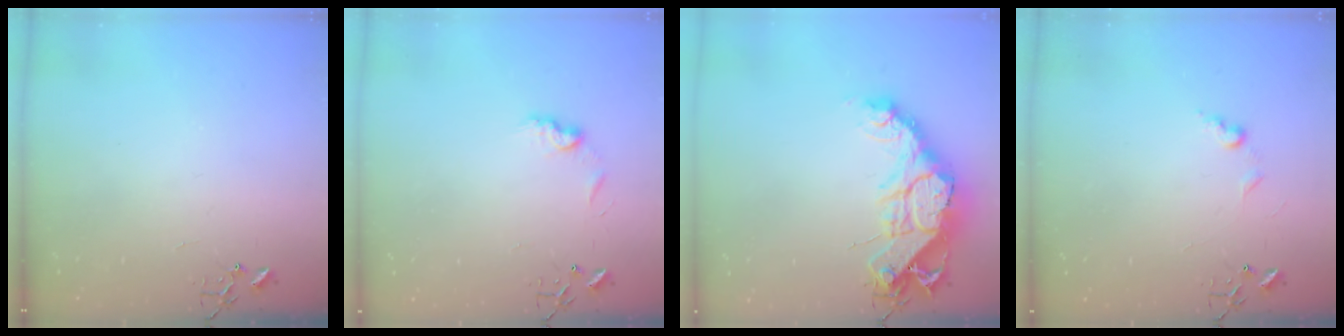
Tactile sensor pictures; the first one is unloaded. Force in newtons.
{"total": 7.5, "press": 7.5, "slide": 0.2}
{"total": 17.6, "press": 17.5, "slide": 2.1}
{"total": 6.9, "press": 6.8, "slide": 1.0}